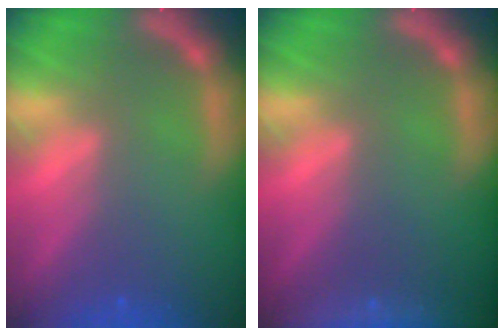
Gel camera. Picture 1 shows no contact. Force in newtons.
{"total": 9.0}